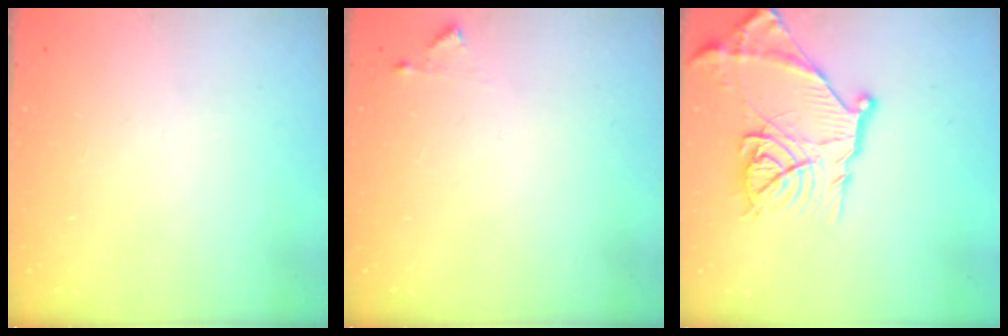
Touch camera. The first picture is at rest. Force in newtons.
{"total": 4.4, "press": 4.3, "slide": 0.4}
{"total": 18.7, "press": 18.6, "slide": 1.4}